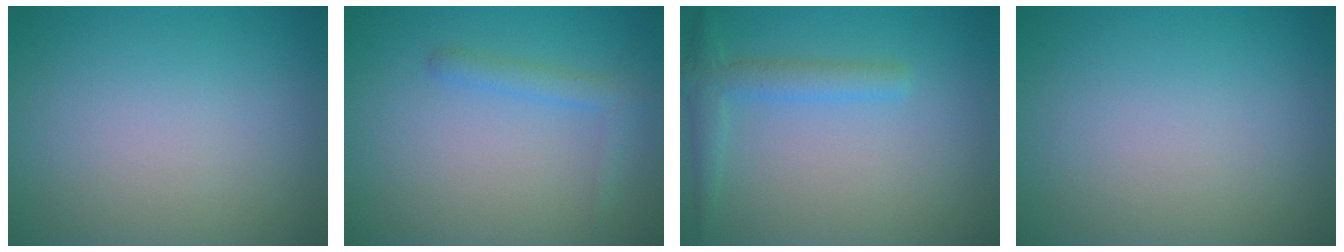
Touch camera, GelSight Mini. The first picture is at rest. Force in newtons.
{"total": 1.7, "press": 1.7, "slide": 0.1}
{"total": 1.7, "press": 1.7, "slide": 0.1}
{"total": 0.0}